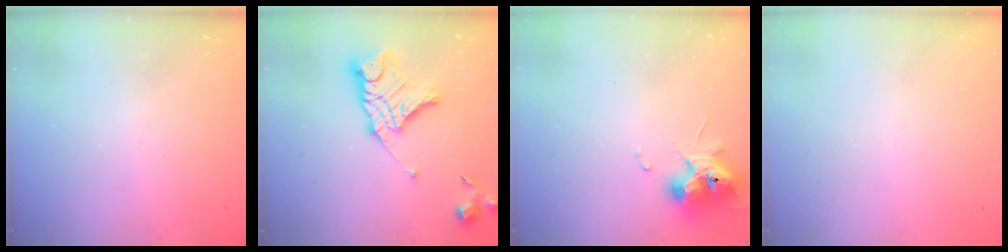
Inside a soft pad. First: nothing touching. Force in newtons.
{"total": 13.3, "press": 13.3, "slide": 1.2}
{"total": 11.2, "press": 11.1, "slide": 0.6}
{"total": 0.0}